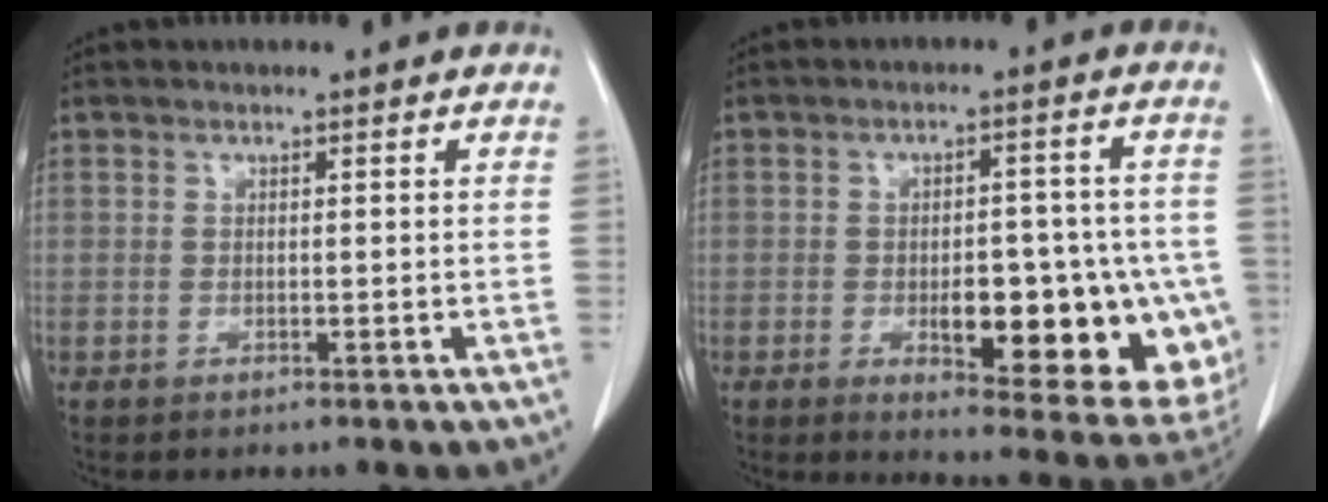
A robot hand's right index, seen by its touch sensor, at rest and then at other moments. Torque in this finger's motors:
{"motor_torque": [1.62, -0.52, 0.75, 0.09]}